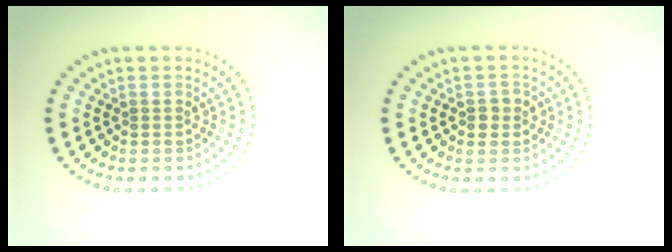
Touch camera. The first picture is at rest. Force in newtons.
{"total": 1.5, "press": 1.5, "slide": 0.2}